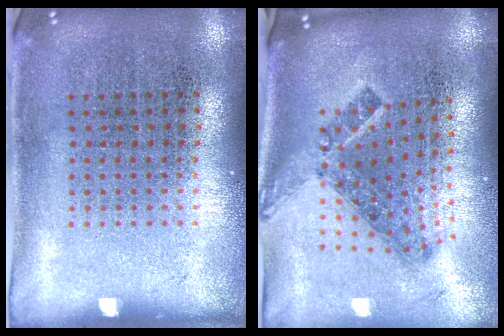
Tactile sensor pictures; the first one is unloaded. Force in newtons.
{"total": 1.5, "press": 1.1, "slide": 1.0}